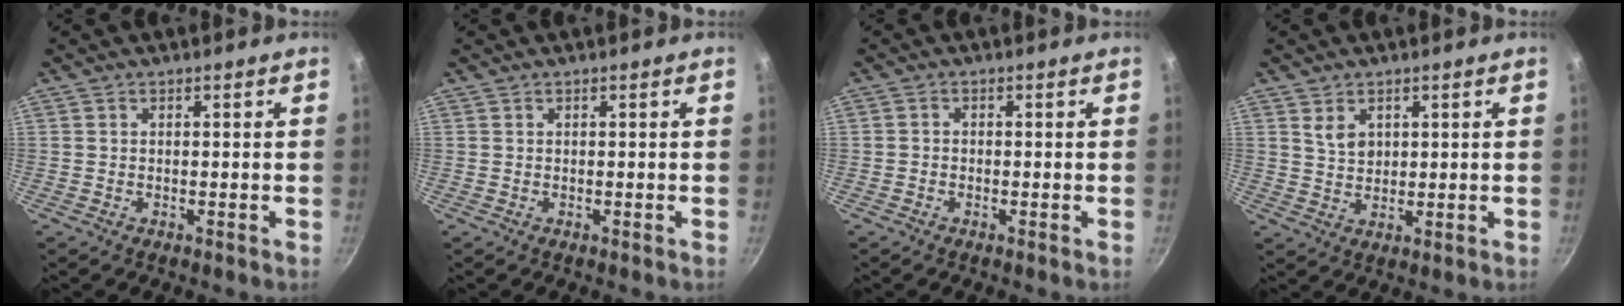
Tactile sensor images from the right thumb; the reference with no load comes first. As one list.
[{"total": 0.0}, {"total": 1.0, "force": [-0.6, 0.7, 0.4], "torque": [-0.011, 0.005, -0.015]}, {"total": 4.0, "force": [1.7, 2.8, 2.3], "torque": [-0.030, -0.010, 0.037]}]